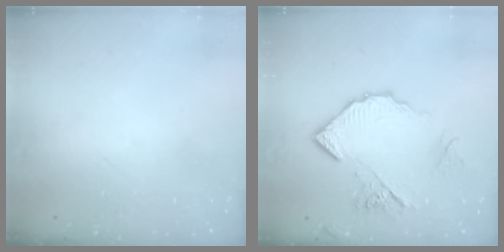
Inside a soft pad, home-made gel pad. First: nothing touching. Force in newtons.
{"total": 12.0, "press": 12.0, "slide": 1.0}